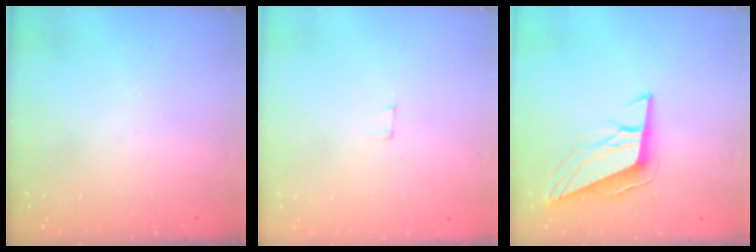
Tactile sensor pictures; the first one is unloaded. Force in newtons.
{"total": 2.9, "press": 2.9, "slide": 0.2}
{"total": 10.7, "press": 10.3, "slide": 2.6}